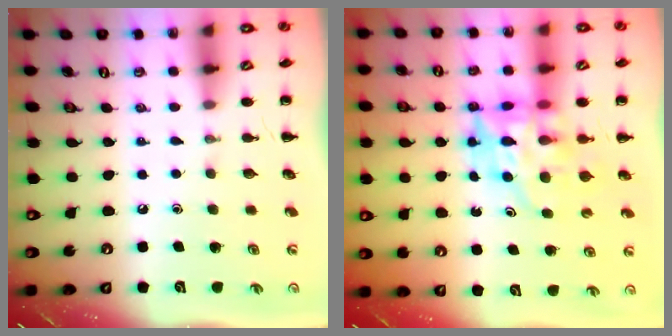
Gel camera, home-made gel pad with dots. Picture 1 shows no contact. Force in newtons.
{"total": 11.4, "press": 10.9, "slide": 3.4}